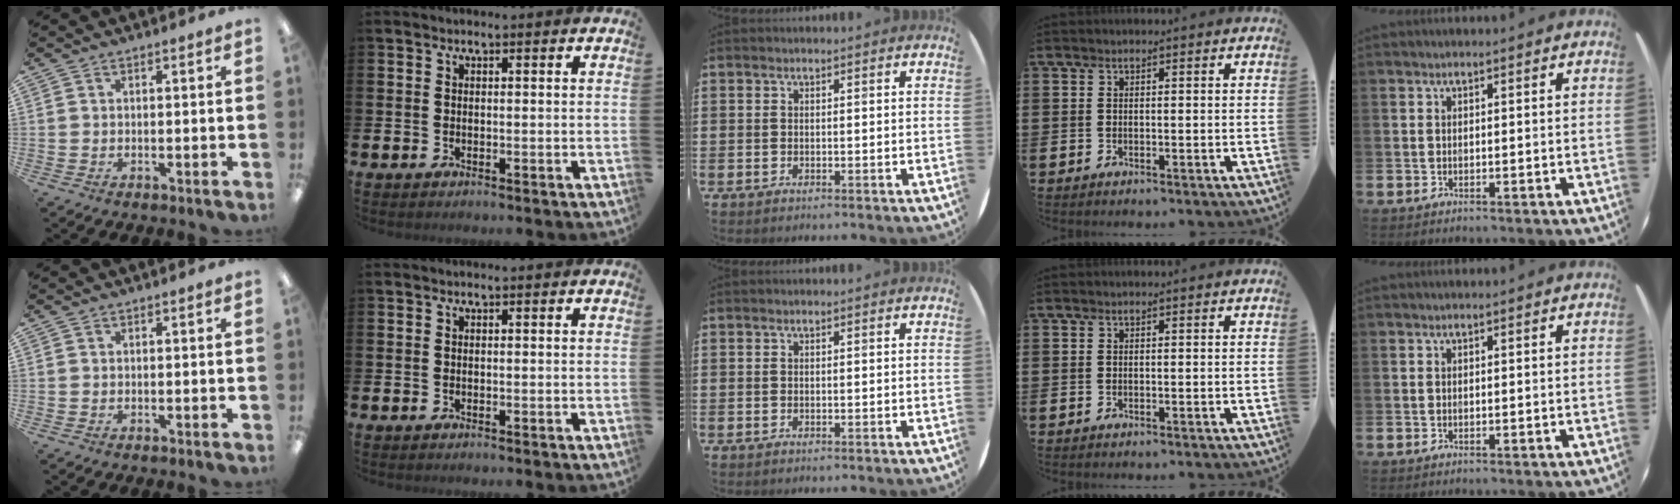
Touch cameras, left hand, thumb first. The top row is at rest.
{}